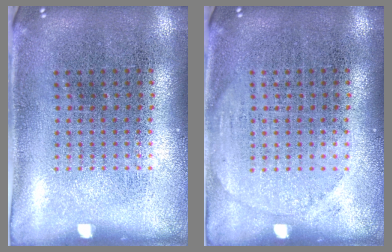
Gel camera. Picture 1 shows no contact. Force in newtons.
{"total": 1.0, "press": 1.0, "slide": 0.1}